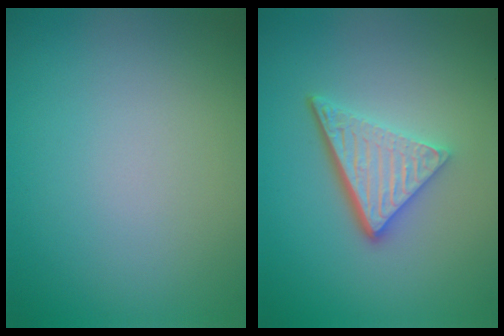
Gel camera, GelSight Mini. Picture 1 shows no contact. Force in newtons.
{"total": 5.0, "press": 3.5, "slide": 3.6}